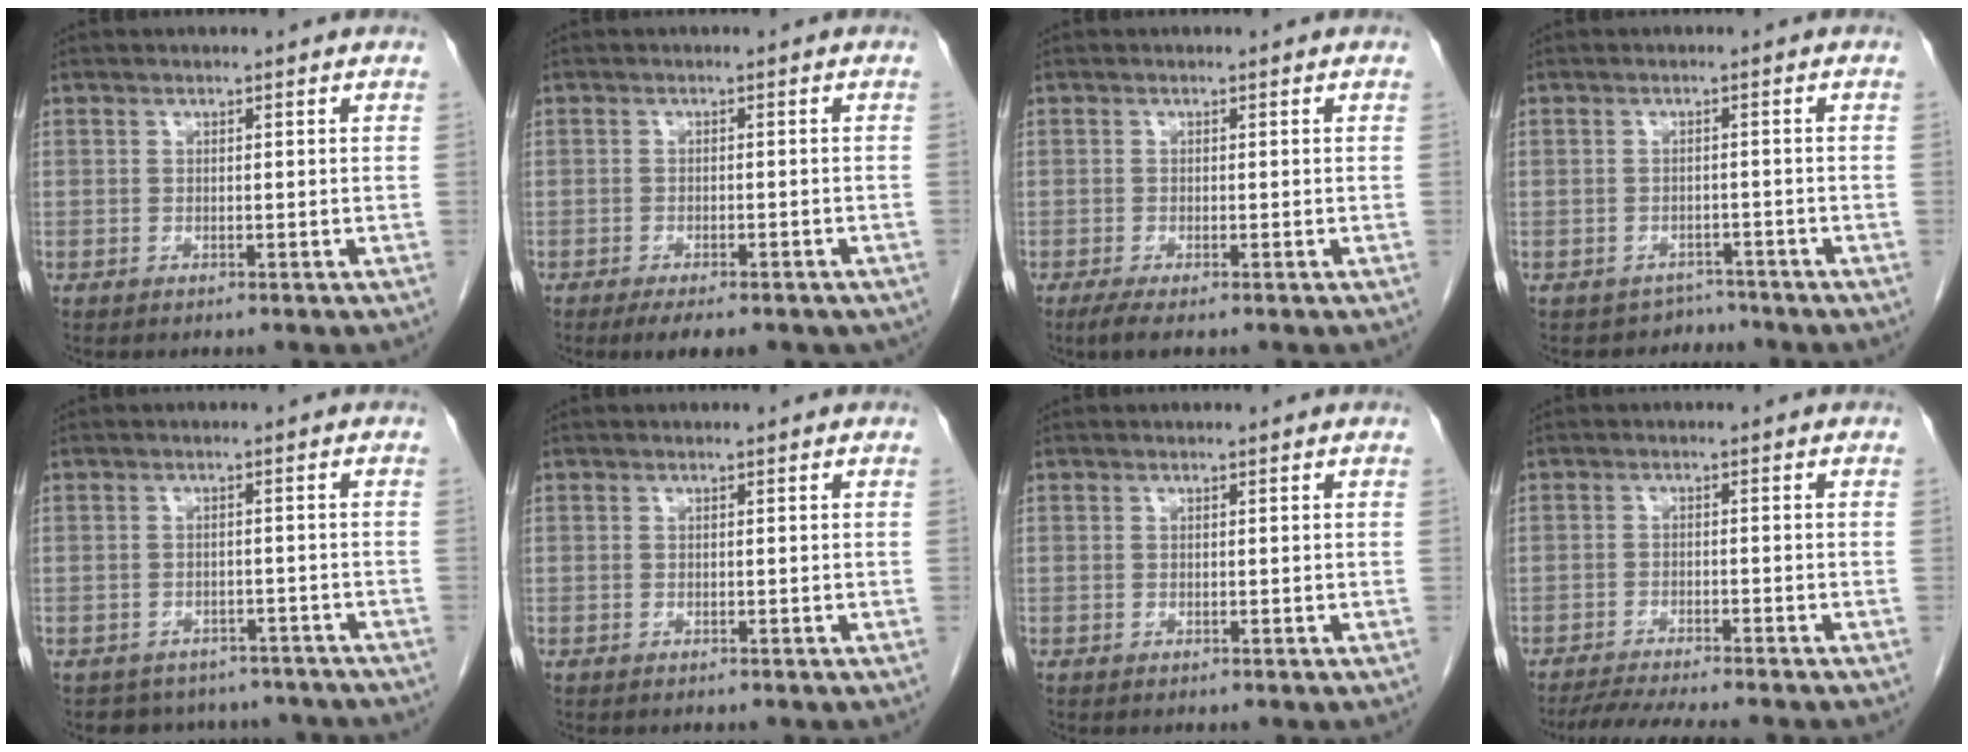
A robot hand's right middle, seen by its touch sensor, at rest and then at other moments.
{"total": 8.2, "force": [-6.1, 2.9, 4.7], "torque": [-0.052, -0.005, -0.076]}
{"total": 2.1, "force": [-1.4, 0.2, 1.6], "torque": [-0.036, -0.008, -0.029]}
{"total": 2.9, "force": [-2.4, 1.0, -1.2], "torque": [0.018, 0.008, -0.036]}
{"total": 9.0, "force": [-7.9, 4.3, 0.9], "torque": [-0.008, 0.018, -0.084]}
{"total": 0.0}
{"total": 0.0}
{"total": 8.8, "force": [-7.9, 0.2, 4.0], "torque": [-0.059, -0.013, -0.122]}